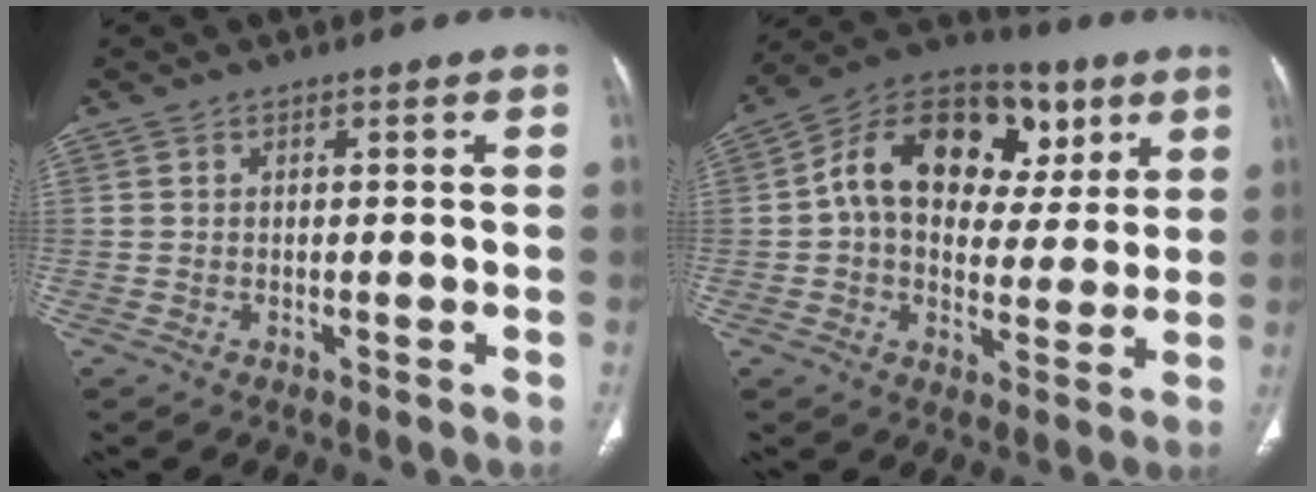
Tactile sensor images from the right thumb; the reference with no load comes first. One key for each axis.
{"total": 20.1, "fx": 5.6, "fy": 13.9, "fz": 13.4, "tx": -0.171, "ty": 0.019, "tz": 0.081}